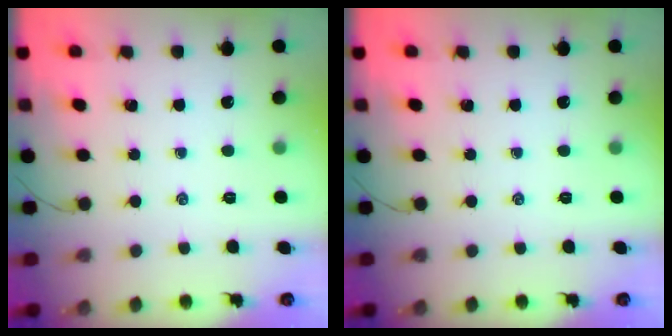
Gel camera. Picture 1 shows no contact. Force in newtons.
{"total": 0.0}